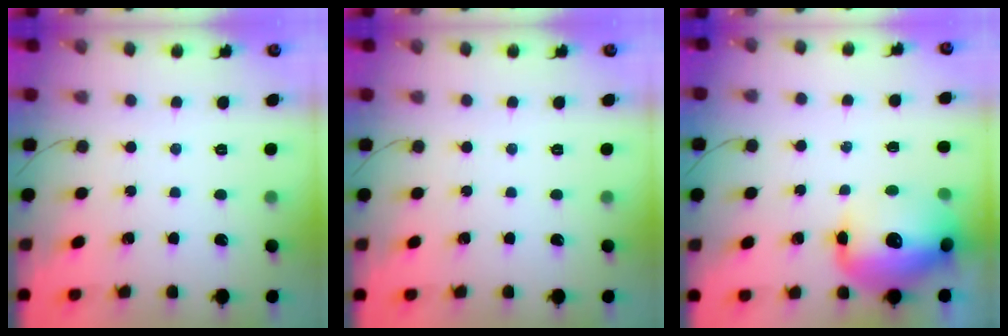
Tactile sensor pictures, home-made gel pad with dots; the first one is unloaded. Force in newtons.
{"total": 0.0}
{"total": 15.0, "press": 14.7, "slide": 3.2}